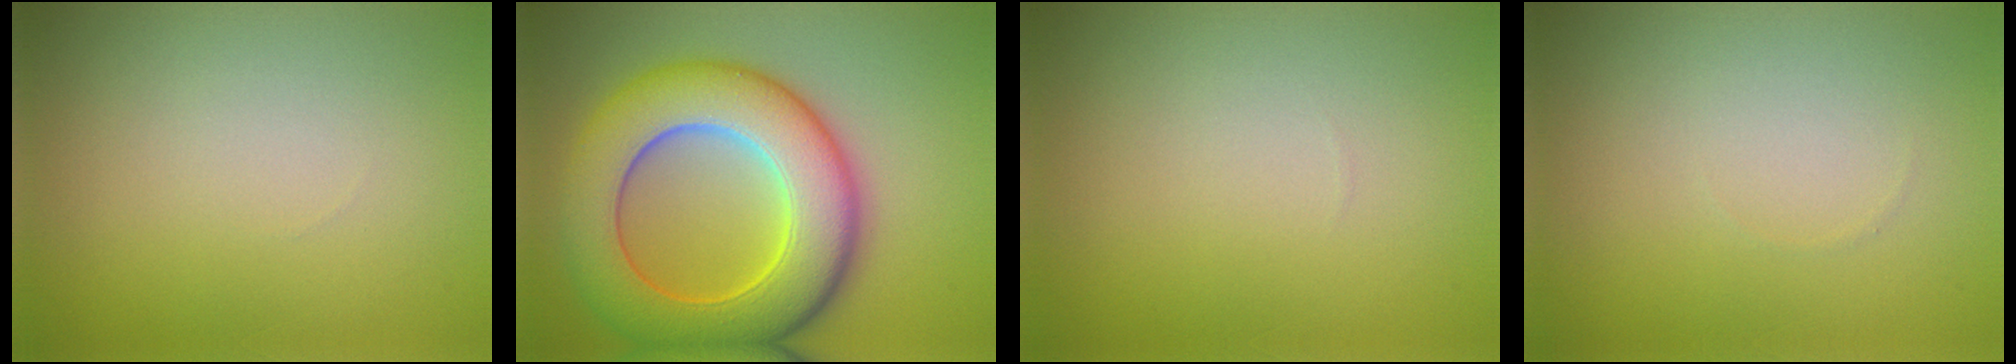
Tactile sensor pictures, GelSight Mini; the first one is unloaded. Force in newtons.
{"total": 11.0, "press": 11.0, "slide": 0.2}
{"total": 0.0}
{"total": 0.0}